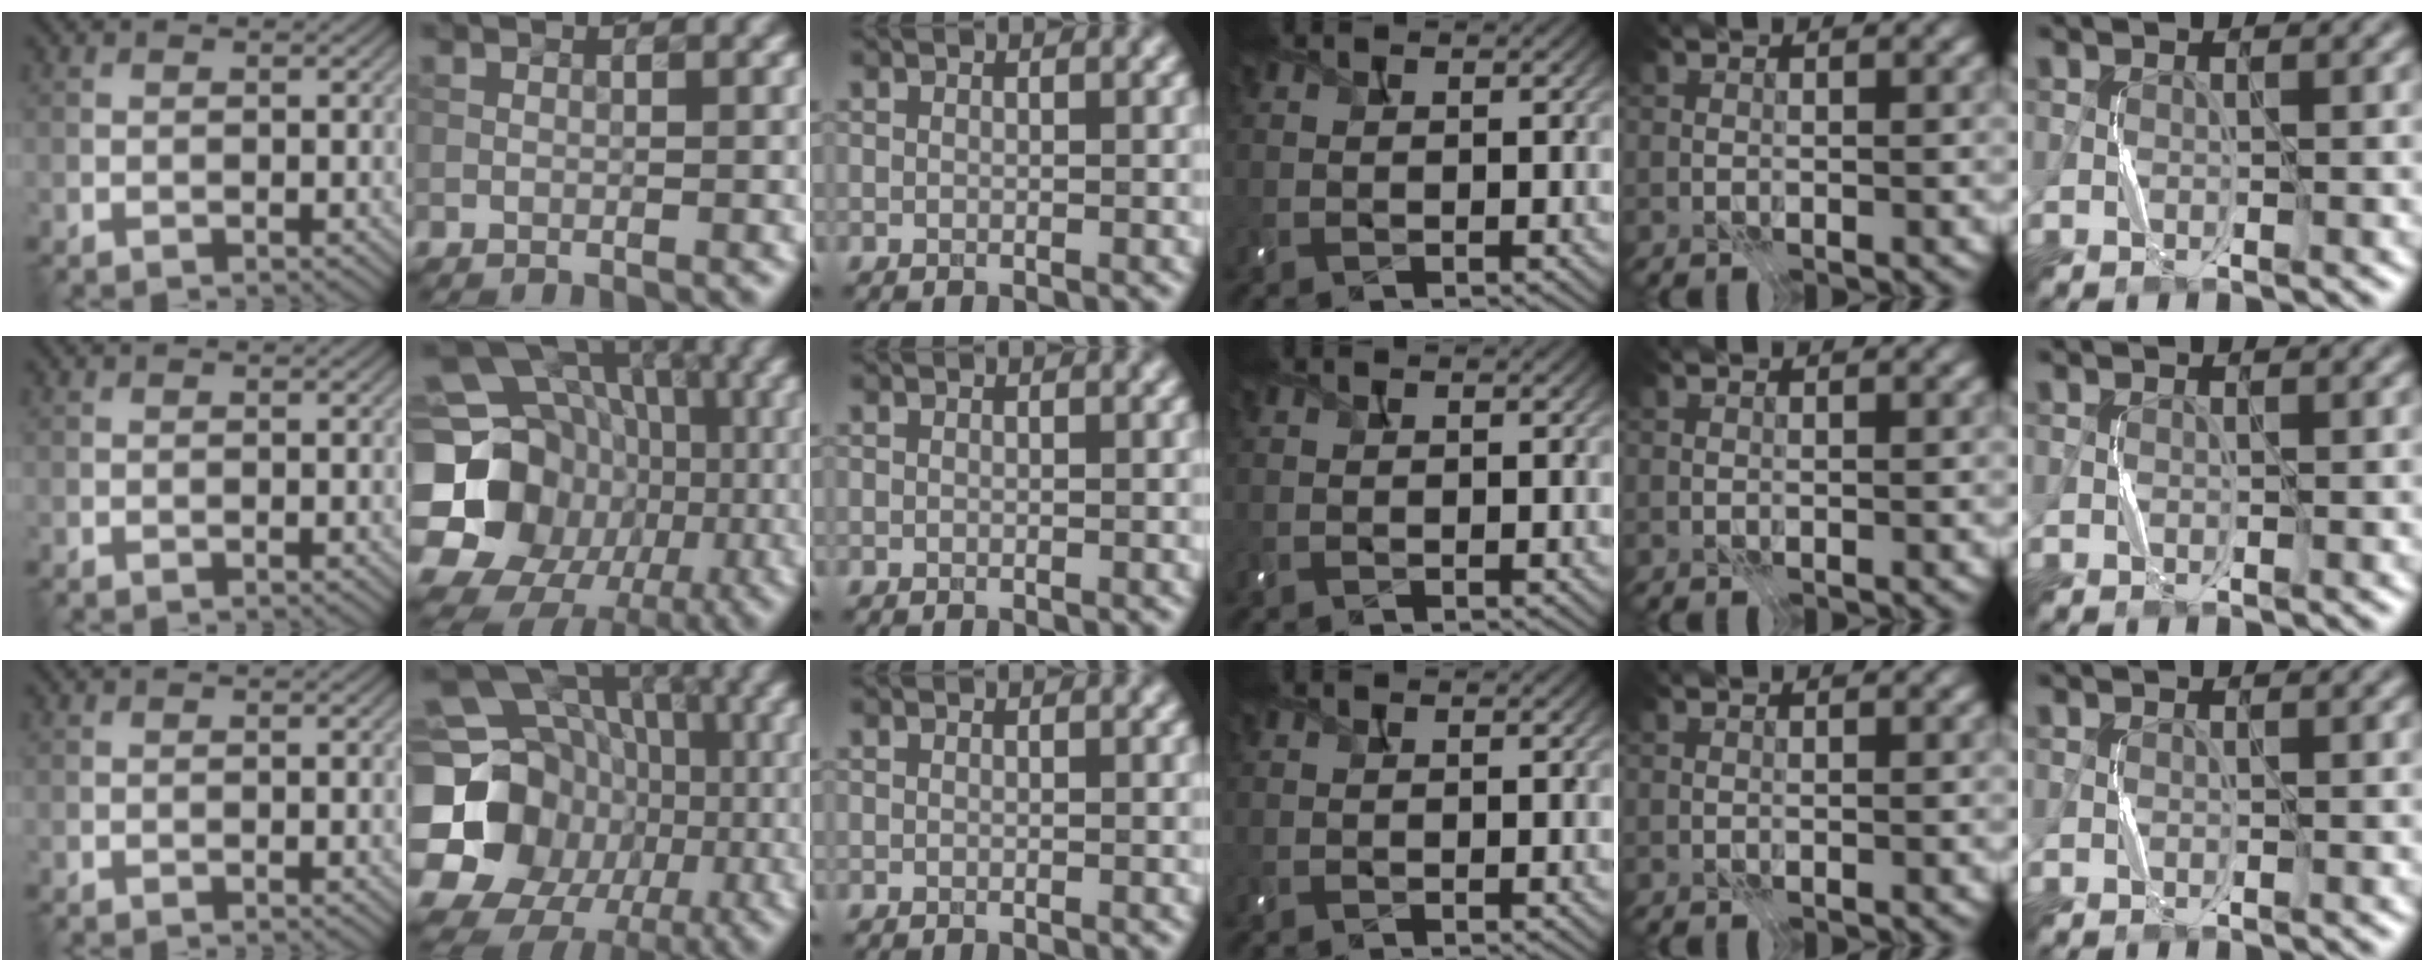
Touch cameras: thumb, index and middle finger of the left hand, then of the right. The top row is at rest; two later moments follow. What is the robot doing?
{"motion": "press", "object": "camera"}